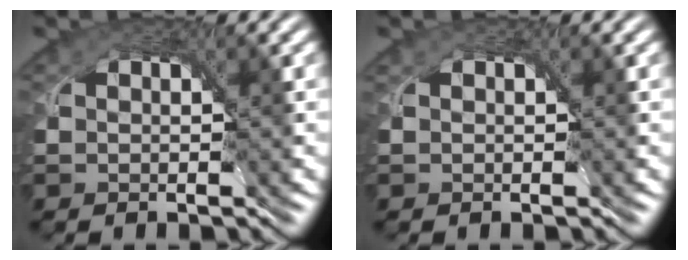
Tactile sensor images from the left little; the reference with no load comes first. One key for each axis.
{"total": 0.0}